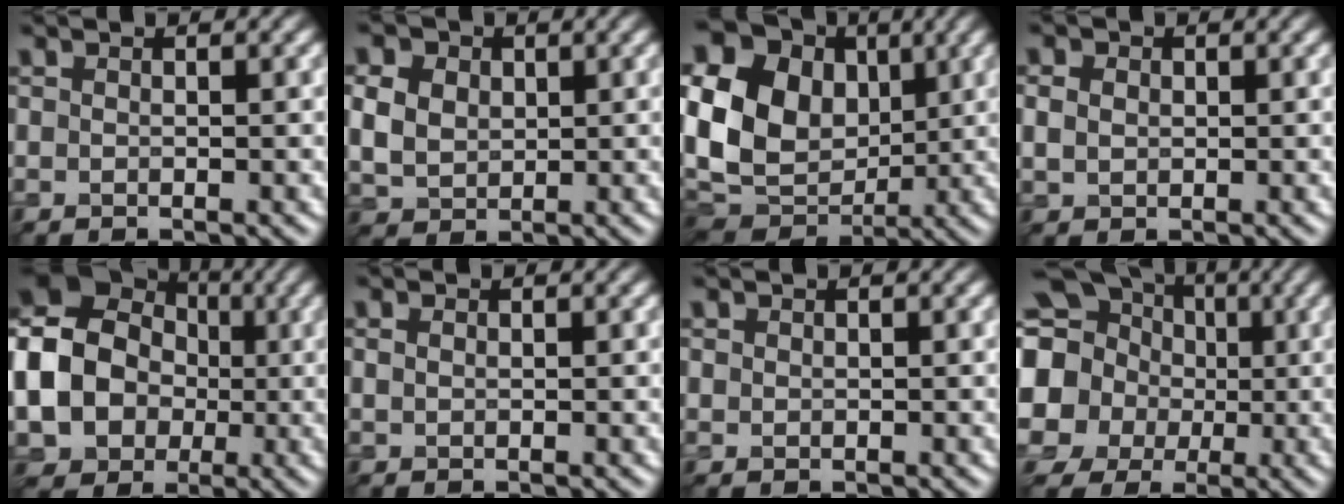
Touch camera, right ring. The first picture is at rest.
{"total": 7.4, "force": [2.3, 5.8, 4.0], "torque": [-0.101, 0.026, 0.026]}
{"total": 17.1, "force": [2.4, 13.8, 9.7], "torque": [-0.234, 0.013, 0.037]}
{"total": 2.3, "force": [0.5, 1.8, 1.2], "torque": [-0.032, 0.008, 0.004]}
{"total": 15.7, "force": [-0.9, 13.9, 7.3], "torque": [-0.190, 0.004, -0.054]}
{"total": 0.7, "force": [0.2, 0.4, 0.5], "torque": [-0.013, -0.001, 0.003]}
{"total": 0.5, "force": [0.3, 0.4, 0.1], "torque": [-0.004, -0.002, 0.006]}
{"total": 17.6, "force": [1.8, 16.4, 6.3], "torque": [-0.184, 0.022, -0.023]}